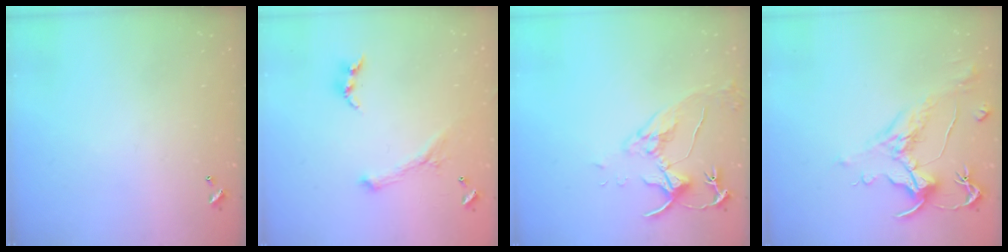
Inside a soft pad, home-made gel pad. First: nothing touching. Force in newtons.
{"total": 1.6, "press": 1.5, "slide": 0.4}
{"total": 5.6, "press": 5.6, "slide": 0.6}
{"total": 1.6, "press": 0.7, "slide": 1.5}